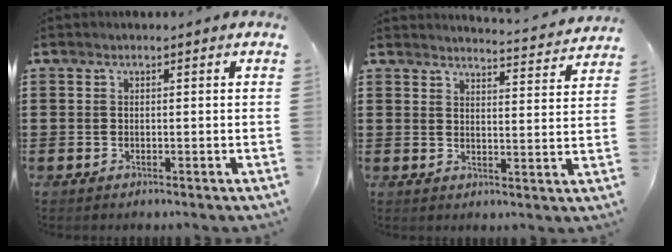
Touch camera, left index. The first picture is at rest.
{"total": 3.3, "force": [3.2, -0.3, 0.4], "torque": [-0.015, -0.030, 0.051]}